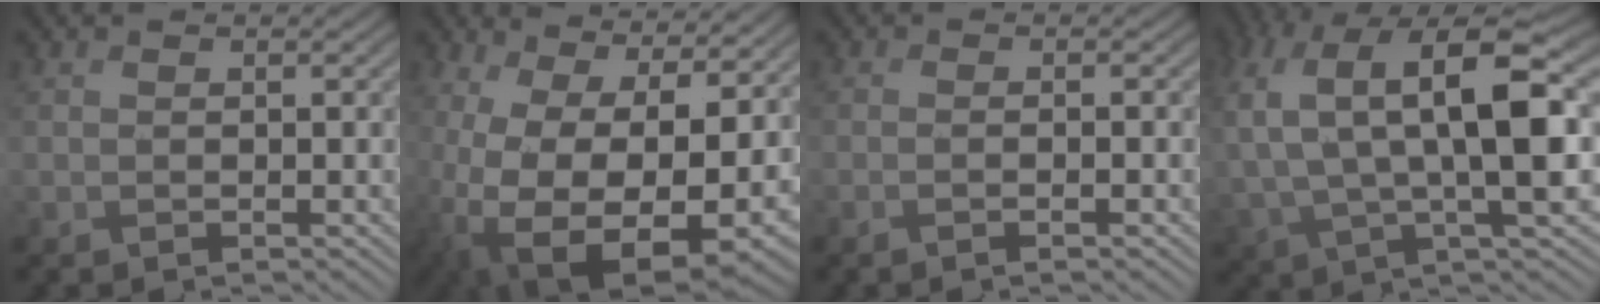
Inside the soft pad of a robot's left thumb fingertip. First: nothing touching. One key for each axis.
{"total": 18.2, "fx": -1.8, "fy": 10.4, "fz": 14.8, "tx": -0.264, "ty": -0.058, "tz": 0.014}
{"total": 1.7, "fx": -0.5, "fy": 0.1, "fz": 1.6, "tx": -0.027, "ty": 0.004, "tz": -0.017}
{"total": 13.8, "fx": 1.3, "fy": 5.8, "fz": 12.4, "tx": -0.271, "ty": -0.011, "tz": 0.022}